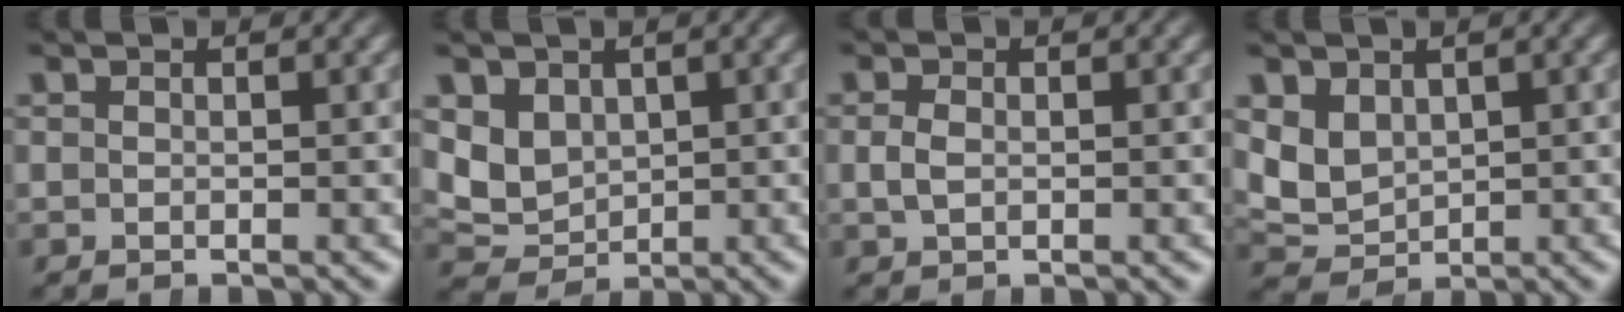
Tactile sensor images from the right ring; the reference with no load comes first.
{"total": 6.7, "force": [0.4, 6.3, 2.4], "torque": [-0.082, -0.030, 0.018]}
{"total": 1.1, "force": [-0.2, 0.8, 0.7], "torque": [-0.023, -0.009, 0.004]}
{"total": 6.0, "force": [0.2, 5.5, 2.4], "torque": [-0.084, -0.030, 0.018]}